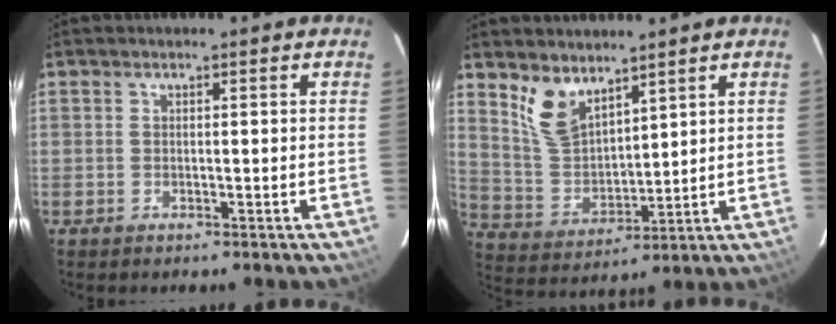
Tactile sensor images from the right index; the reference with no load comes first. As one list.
[{"total": 8.6, "force": [6.0, 4.1, 4.6], "torque": [-0.090, 0.000, 0.133]}]